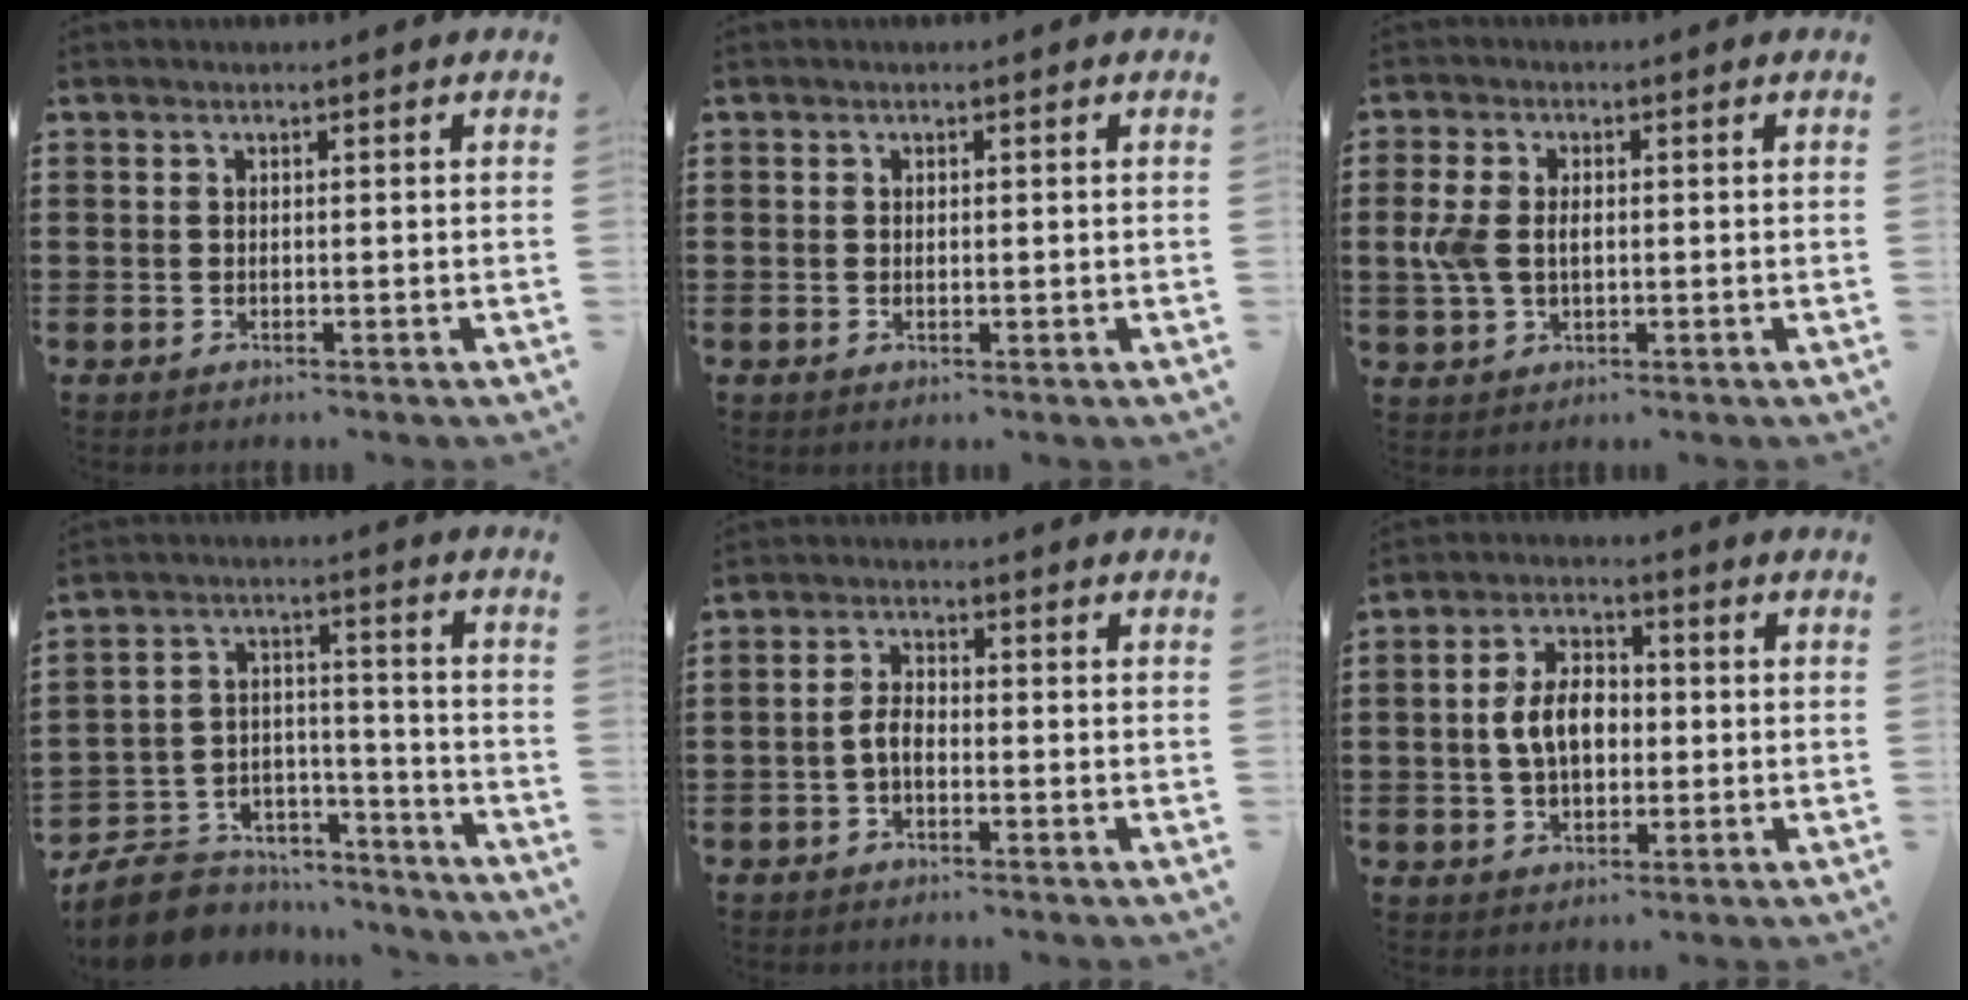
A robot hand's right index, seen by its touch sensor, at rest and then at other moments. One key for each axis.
{"total": 0.6, "fx": 0.0, "fy": 0.3, "fz": 0.5, "tx": -0.012, "ty": 0.000, "tz": 0.001}
{"total": 4.3, "fx": 0.1, "fy": 2.8, "fz": 3.3, "tx": -0.089, "ty": 0.003, "tz": -0.007}
{"total": 7.4, "fx": -6.6, "fy": 3.2, "fz": 1.0, "tx": -0.033, "ty": 0.015, "tz": -0.128}
{"total": 3.0, "fx": -1.2, "fy": 1.3, "fz": 2.4, "tx": -0.059, "ty": -0.001, "tz": -0.028}
{"total": 6.9, "fx": -0.2, "fy": 4.2, "fz": 5.5, "tx": -0.121, "ty": 0.006, "tz": -0.014}